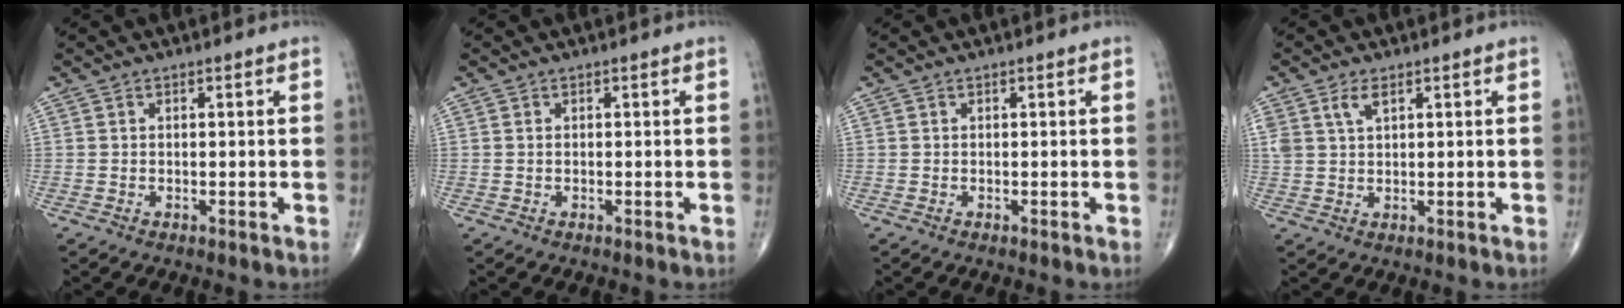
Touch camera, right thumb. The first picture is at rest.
{"total": 0.0}
{"total": 0.0}
{"total": 3.7, "force": [1.9, 1.8, 2.6], "torque": [-0.053, -0.001, 0.043]}